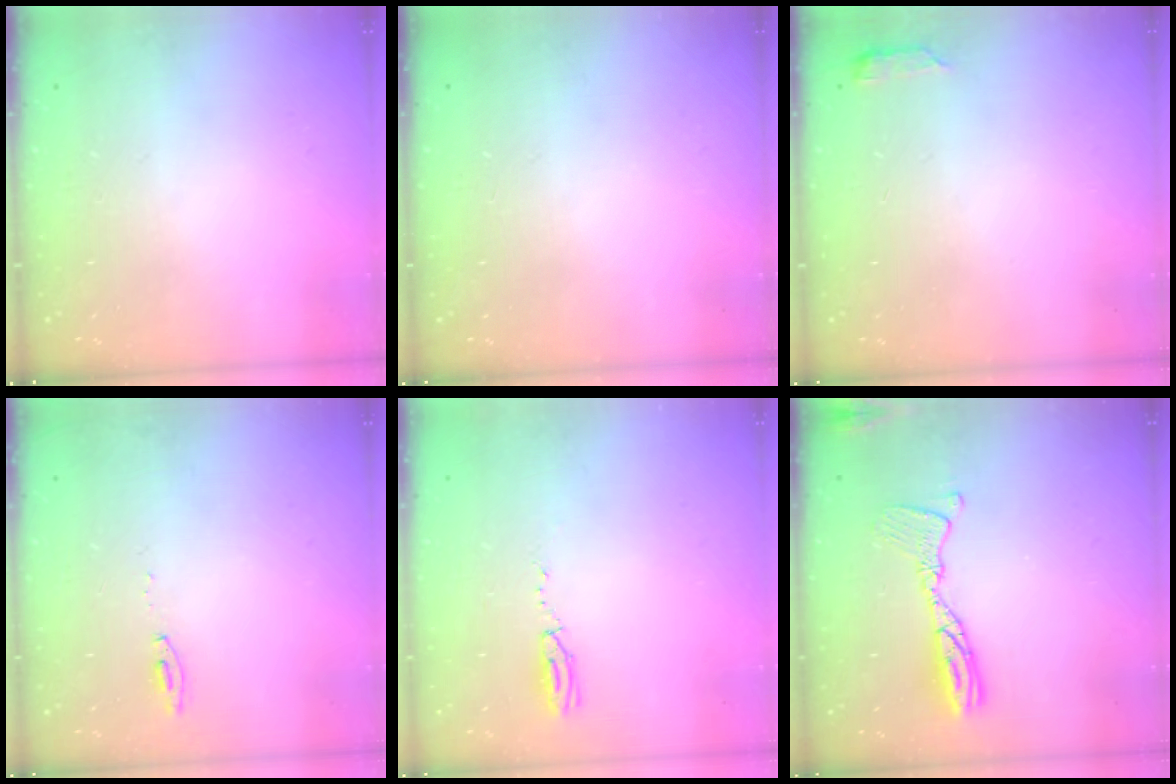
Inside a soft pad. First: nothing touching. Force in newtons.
{"total": 0.0}
{"total": 2.9, "press": 2.8, "slide": 0.6}
{"total": 4.6, "press": 4.6, "slide": 0.5}
{"total": 3.5, "press": 2.8, "slide": 2.2}
{"total": 12.4, "press": 12.4, "slide": 1.1}